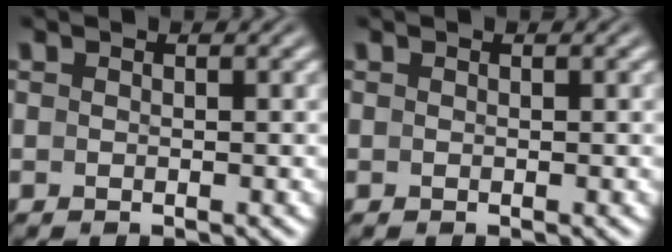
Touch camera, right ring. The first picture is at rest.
{"total": 0.0}